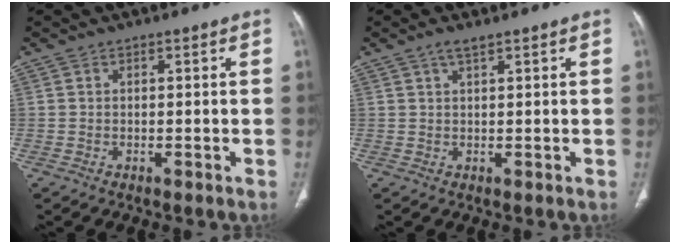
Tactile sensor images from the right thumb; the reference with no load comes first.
{"total": 1.7, "force": [1.1, 0.3, 1.2], "torque": [-0.028, 0.001, 0.023]}